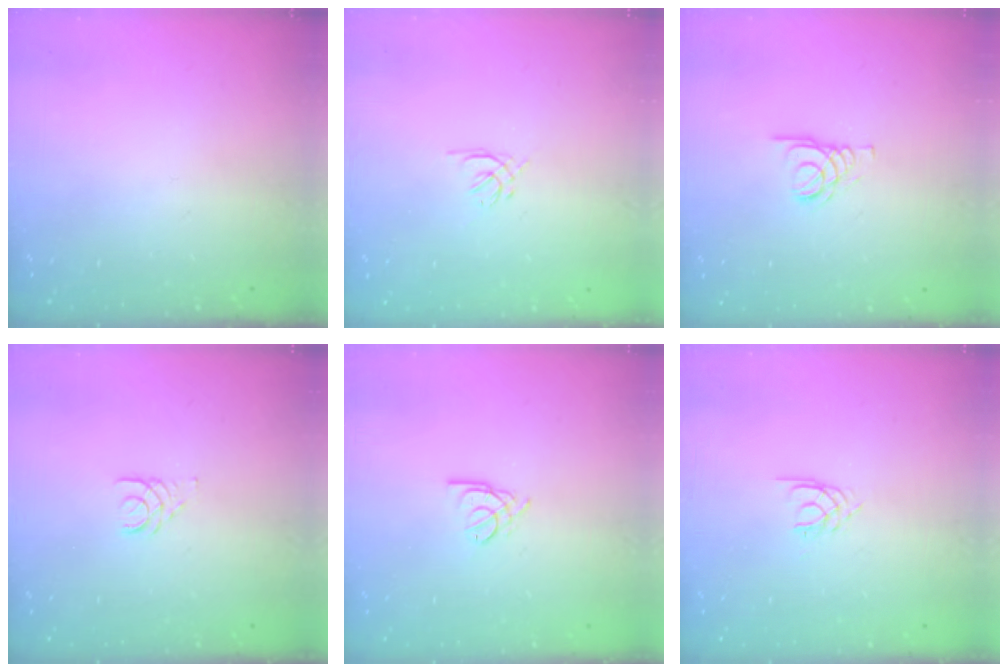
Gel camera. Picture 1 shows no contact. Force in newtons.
{"total": 1.4, "press": 1.3, "slide": 0.5}
{"total": 2.1, "press": 2.1, "slide": 0.2}
{"total": 2.5, "press": 2.5, "slide": 0.3}
{"total": 2.3, "press": 2.3, "slide": 0.5}
{"total": 1.9, "press": 1.9, "slide": 0.2}